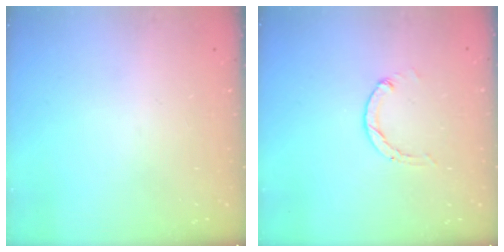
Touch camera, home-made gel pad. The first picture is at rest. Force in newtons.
{"total": 0.0}